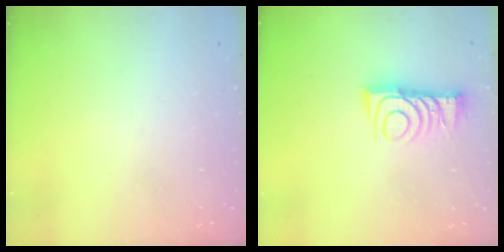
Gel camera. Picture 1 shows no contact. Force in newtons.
{"total": 10.6, "press": 10.6, "slide": 0.4}